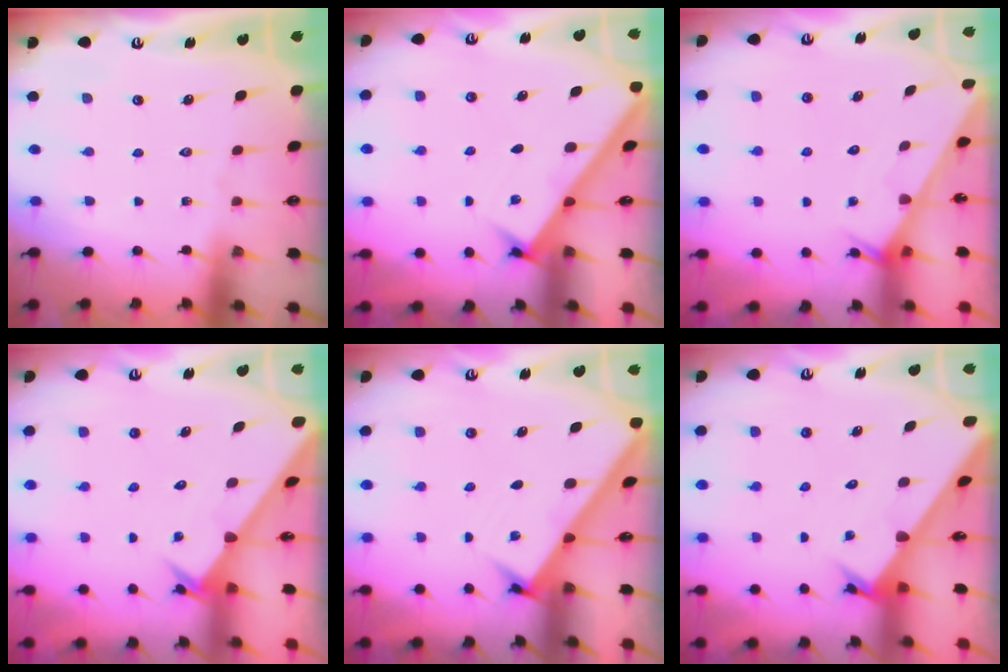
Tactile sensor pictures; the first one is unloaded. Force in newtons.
{"total": 2.7, "press": 2.7, "slide": 0.4}
{"total": 2.6, "press": 2.6, "slide": 0.2}
{"total": 2.8, "press": 2.8, "slide": 0.2}
{"total": 3.0, "press": 3.0, "slide": 0.4}
{"total": 2.6, "press": 2.6, "slide": 0.3}